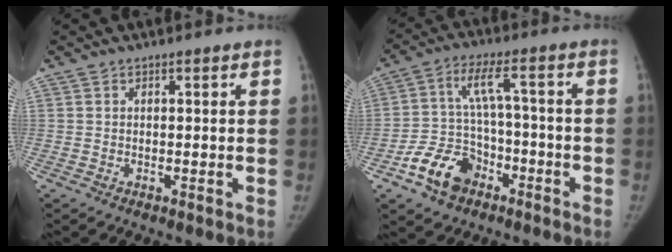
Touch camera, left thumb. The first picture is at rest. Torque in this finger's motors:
{"motor_torque": [-0.95, 1.45, 1.42, 0.70, 0.04]}